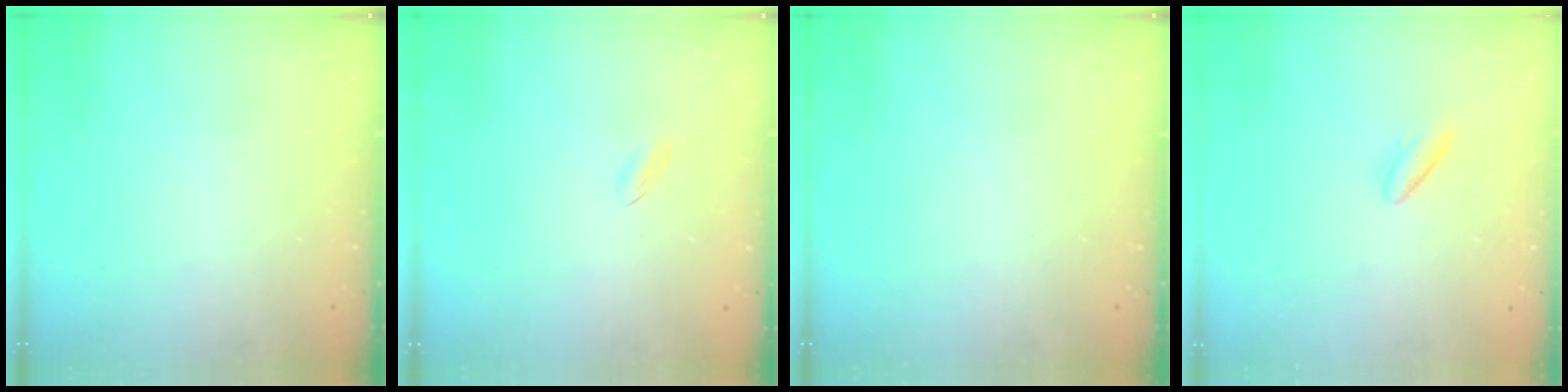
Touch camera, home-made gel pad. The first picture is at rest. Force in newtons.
{"total": 1.6, "press": 1.5, "slide": 0.5}
{"total": 0.0}
{"total": 4.2, "press": 3.9, "slide": 1.6}